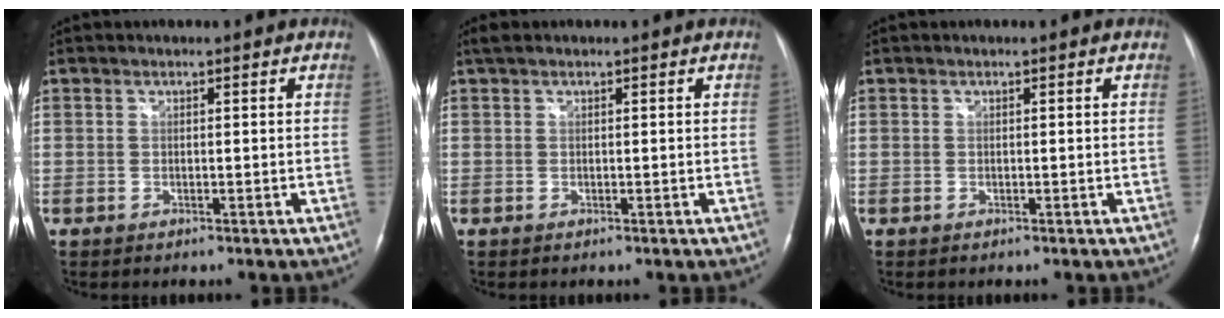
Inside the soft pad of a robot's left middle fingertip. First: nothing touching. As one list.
[{"total": 1.3, "force": [0.9, 0.4, 0.8], "torque": [-0.017, 0.020, 0.017]}, {"total": 0.0}]